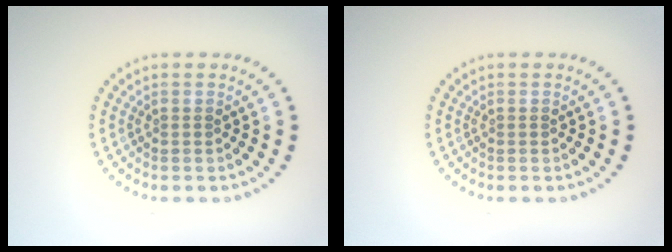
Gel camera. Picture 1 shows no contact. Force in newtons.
{"total": 0.0}